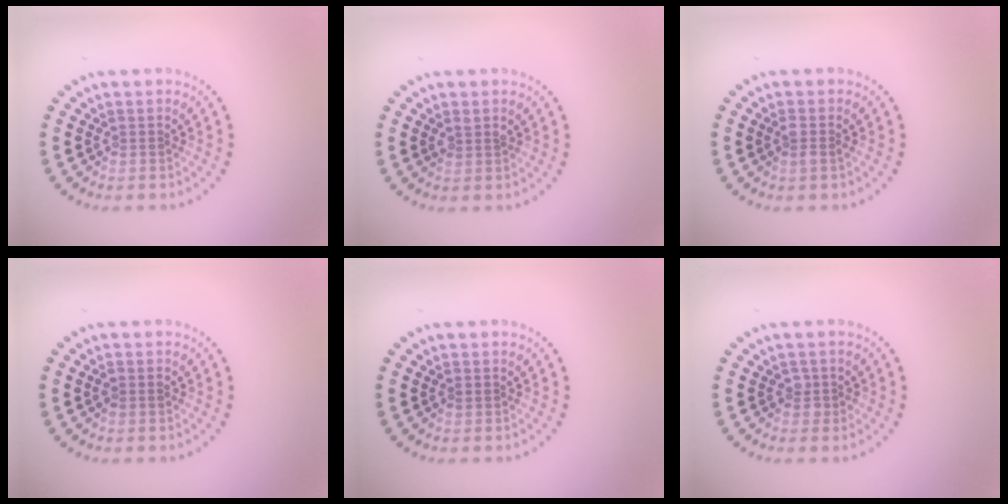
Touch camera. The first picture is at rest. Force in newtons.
{"total": 1.1, "press": 1.0, "slide": 0.4}
{"total": 1.4, "press": 1.2, "slide": 0.7}
{"total": 0.9, "press": 0.8, "slide": 0.2}
{"total": 0.8, "press": 0.7, "slide": 0.3}
{"total": 1.2, "press": 1.1, "slide": 0.4}